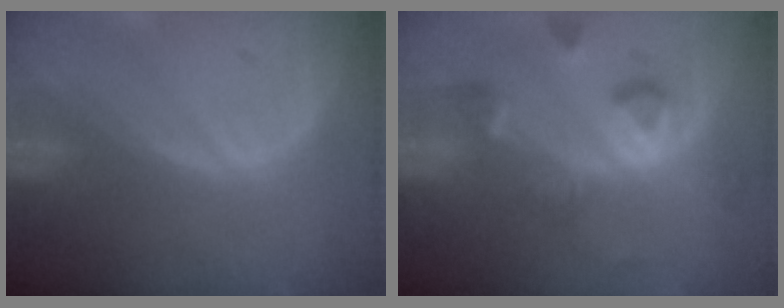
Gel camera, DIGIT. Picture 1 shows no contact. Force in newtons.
{"total": 7.1, "press": 7.0, "slide": 1.2}